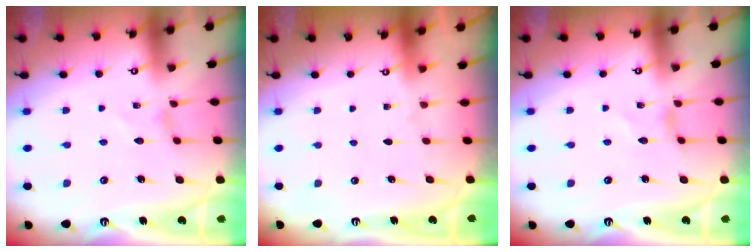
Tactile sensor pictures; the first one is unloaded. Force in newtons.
{"total": 0.0}
{"total": 0.0}